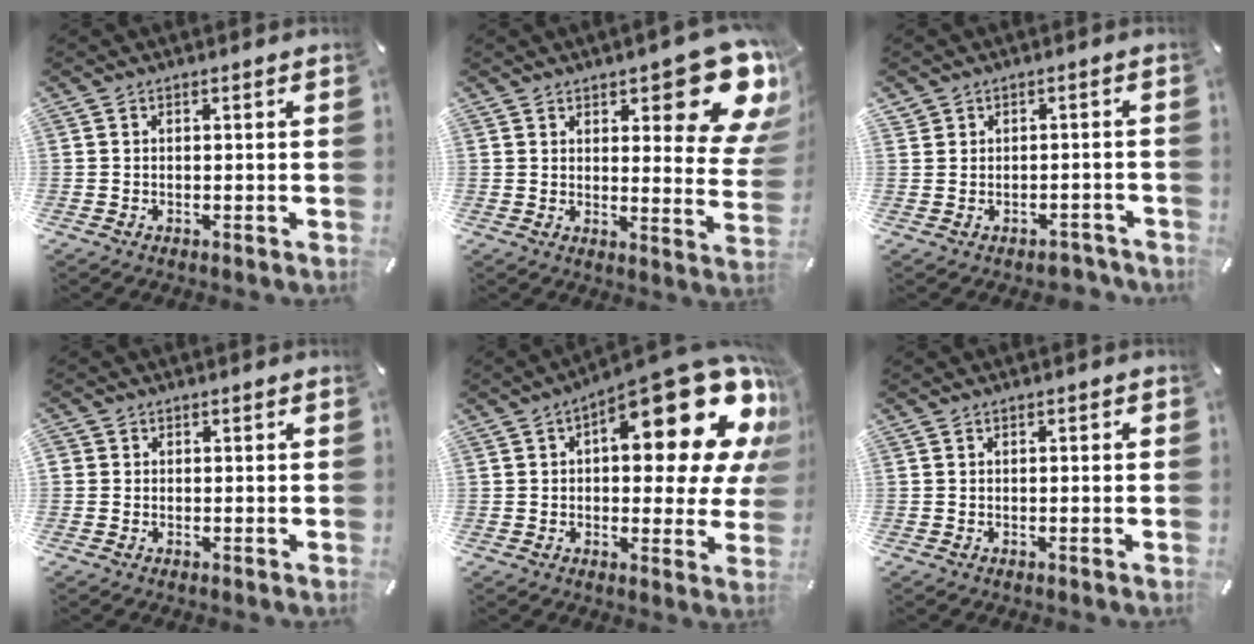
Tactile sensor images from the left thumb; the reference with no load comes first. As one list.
[{"total": 16.7, "force": [10.0, 5.7, 12.1], "torque": [-0.141, -0.082, 0.162]}, {"total": 2.8, "force": [-1.2, 2.4, 0.6], "torque": [-0.010, 0.009, -0.023]}, {"total": 1.1, "force": [0.0, 1.1, 0.0], "torque": [0.001, 0.006, -0.003]}, {"total": 22.9, "force": [10.6, 9.1, 18.1], "torque": [-0.230, -0.087, 0.168]}, {"total": 0.6, "force": [-0.1, 0.2, 0.5], "torque": [-0.010, 0.001, -0.002]}]